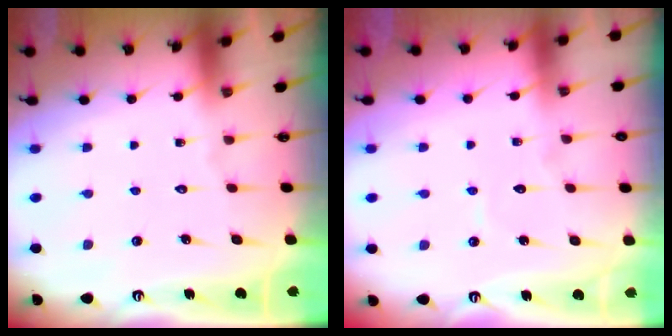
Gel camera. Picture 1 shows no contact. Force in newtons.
{"total": 3.3, "press": 3.2, "slide": 0.3}